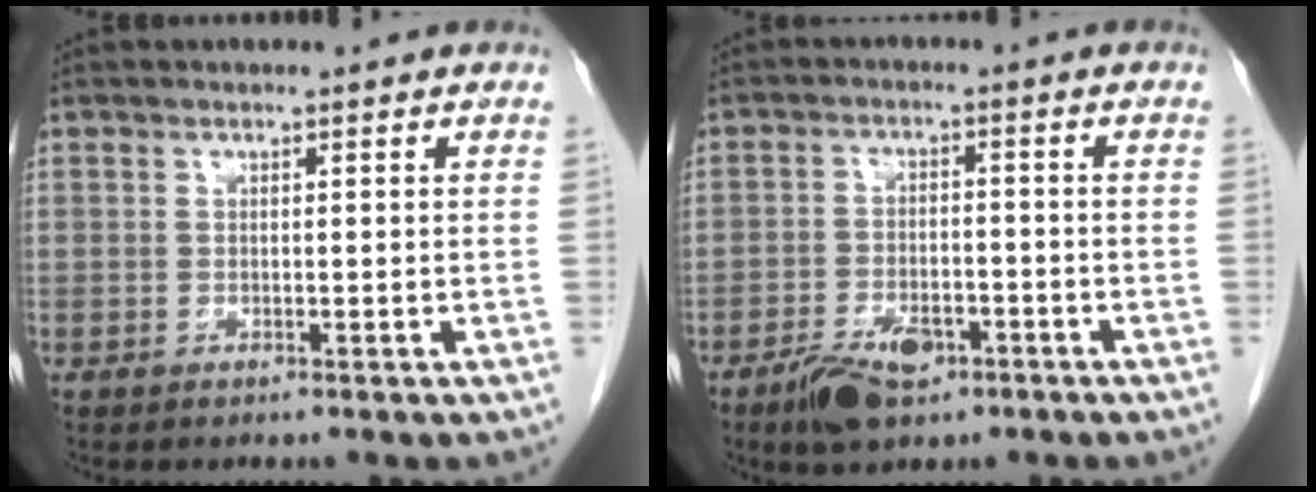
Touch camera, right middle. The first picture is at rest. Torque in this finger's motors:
{"motor_torque": [-0.06, -0.27, 0.05, 0.04]}